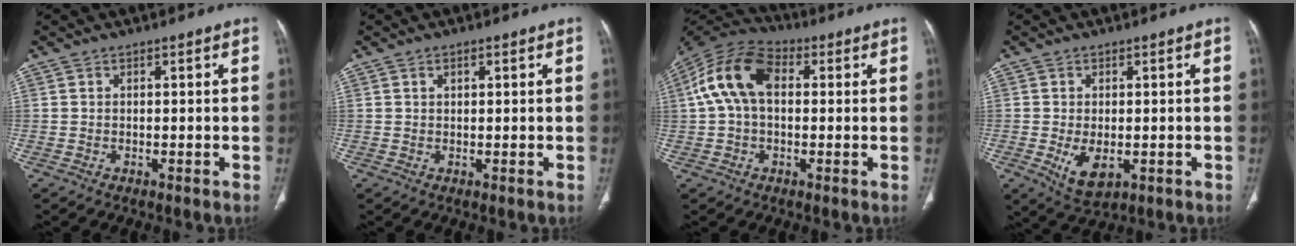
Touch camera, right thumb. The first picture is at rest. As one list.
[{"total": 1.2, "force": [0.6, 0.7, 0.9], "torque": [-0.012, 0.001, 0.010]}, {"total": 13.1, "force": [1.9, 8.3, 9.9], "torque": [-0.193, 0.037, 0.025]}, {"total": 5.9, "force": [-1.2, 3.2, 4.8], "torque": [-0.083, -0.010, -0.010]}]